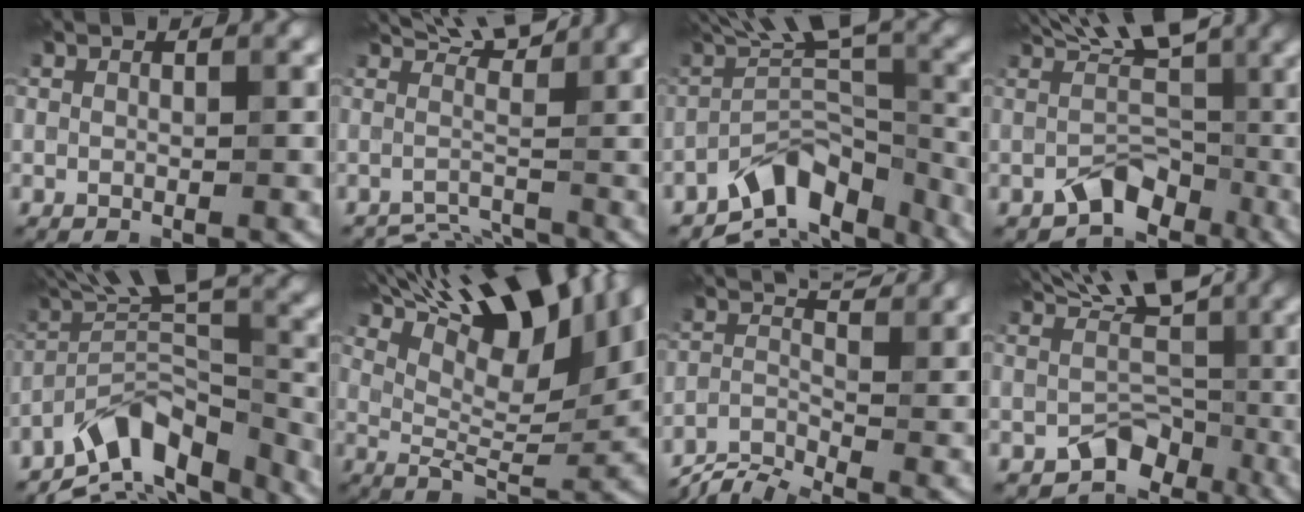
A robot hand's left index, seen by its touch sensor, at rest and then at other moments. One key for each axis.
{"total": 3.4, "fx": 0.4, "fy": 1.3, "fz": 3.1, "tx": -0.040, "ty": 0.001, "tz": 0.000}
{"total": 7.8, "fx": -5.3, "fy": 3.3, "fz": 4.6, "tx": -0.050, "ty": 0.005, "tz": -0.098}
{"total": 5.5, "fx": -1.2, "fy": 3.9, "fz": 3.8, "tx": -0.032, "ty": -0.001, "tz": -0.026}
{"total": 9.4, "fx": -6.8, "fy": 3.2, "fz": 5.7, "tx": -0.076, "ty": 0.009, "tz": -0.134}
{"total": 13.7, "fx": 8.9, "fy": 3.7, "fz": 9.8, "tx": -0.155, "ty": 0.025, "tz": 0.142}
{"total": 3.3, "fx": -2.4, "fy": 0.9, "fz": 2.1, "tx": -0.043, "ty": 0.000, "tz": -0.061}
{"total": 6.0, "fx": 0.4, "fy": 4.6, "fz": 3.8, "tx": -0.042, "ty": -0.018, "tz": 0.001}